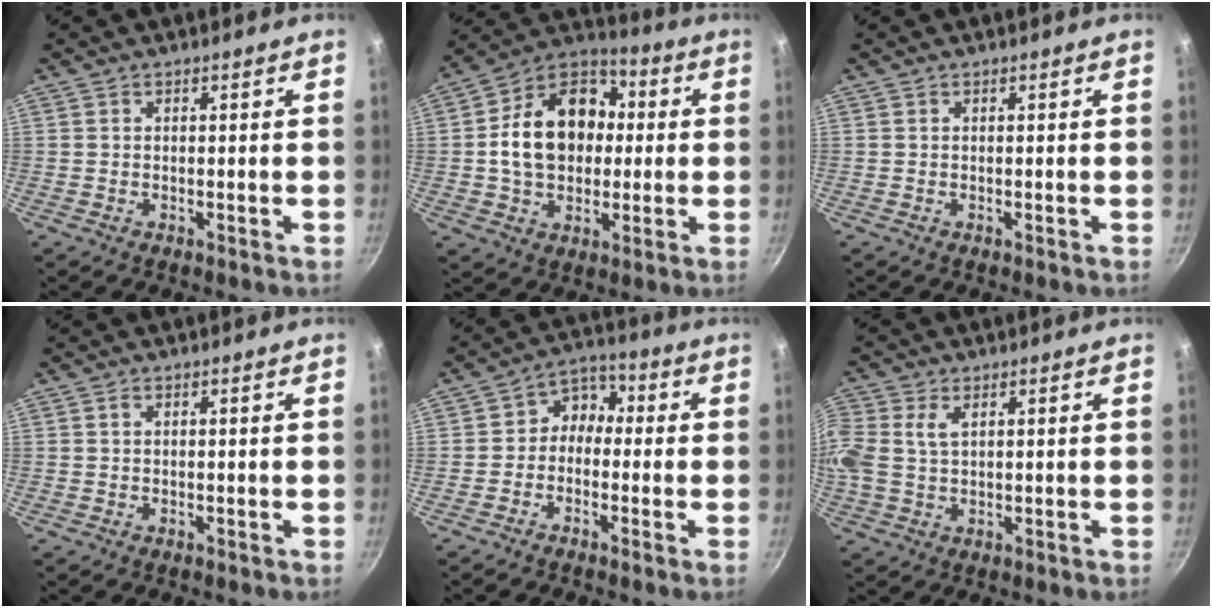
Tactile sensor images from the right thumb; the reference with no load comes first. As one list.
[{"total": 18.3, "force": [0.9, 13.8, 12.0], "torque": [-0.171, 0.035, 0.003]}, {"total": 0.0}, {"total": 0.6, "force": [0.3, 0.4, 0.4], "torque": [-0.008, 0.002, 0.004]}, {"total": 5.7, "force": [-0.9, 4.7, 3.1], "torque": [-0.013, 0.028, -0.036]}, {"total": 7.7, "force": [2.0, 5.1, 5.4], "torque": [-0.119, 0.012, 0.037]}]